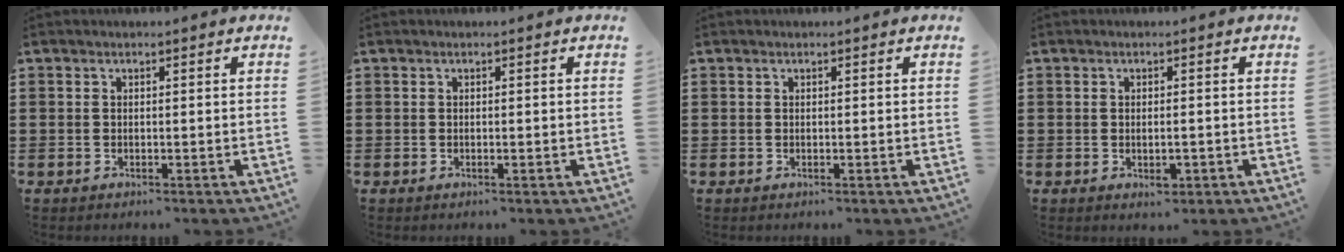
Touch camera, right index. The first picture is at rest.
{"total": 0.0}
{"total": 0.0}
{"total": 2.3, "force": [-0.7, 0.9, 2.1], "torque": [-0.037, 0.000, -0.013]}